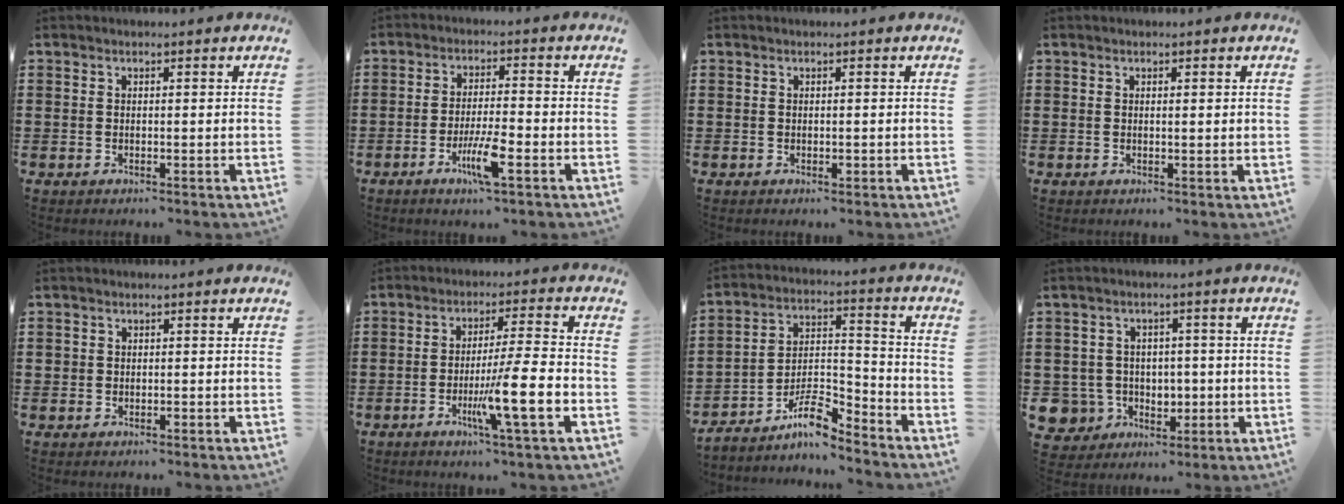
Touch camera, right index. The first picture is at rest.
{"total": 6.6, "force": [-3.0, 1.1, 5.7], "torque": [-0.110, -0.007, -0.055]}
{"total": 0.6, "force": [-0.2, 0.3, 0.5], "torque": [-0.010, -0.002, -0.003]}
{"total": 0.5, "force": [0.2, 0.0, 0.5], "torque": [-0.010, -0.001, 0.003]}
{"total": 0.7, "force": [-0.2, 0.6, 0.2], "torque": [-0.006, 0.002, -0.004]}
{"total": 10.3, "force": [-3.6, 0.4, 9.6], "torque": [-0.169, -0.009, -0.065]}
{"total": 8.6, "force": [-6.7, 2.9, 4.6], "torque": [-0.083, 0.019, -0.126]}
{"total": 6.3, "force": [-0.8, 6.2, 1.2], "torque": [-0.060, 0.007, -0.009]}